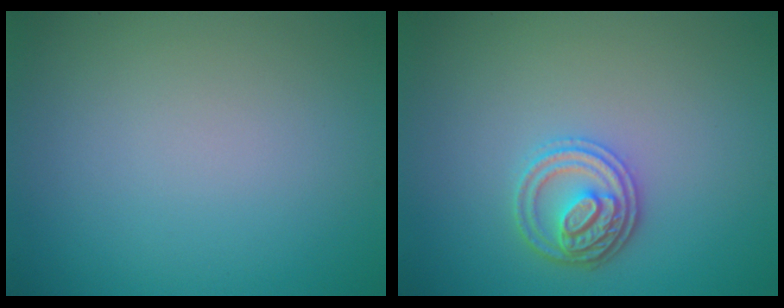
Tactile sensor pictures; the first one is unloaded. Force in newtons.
{"total": 3.0, "press": 2.8, "slide": 1.0}